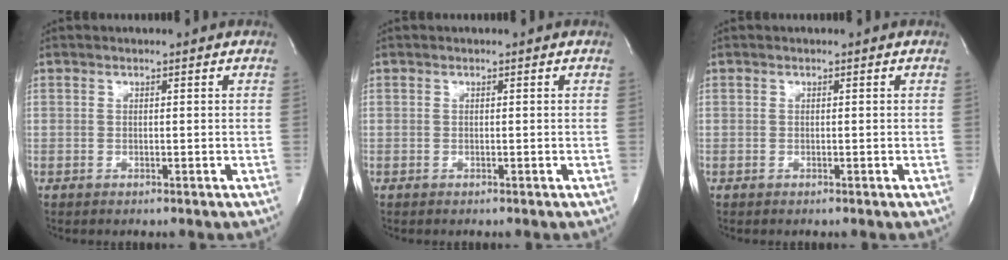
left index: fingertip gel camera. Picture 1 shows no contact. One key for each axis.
{"total": 0.0}
{"total": 0.0}